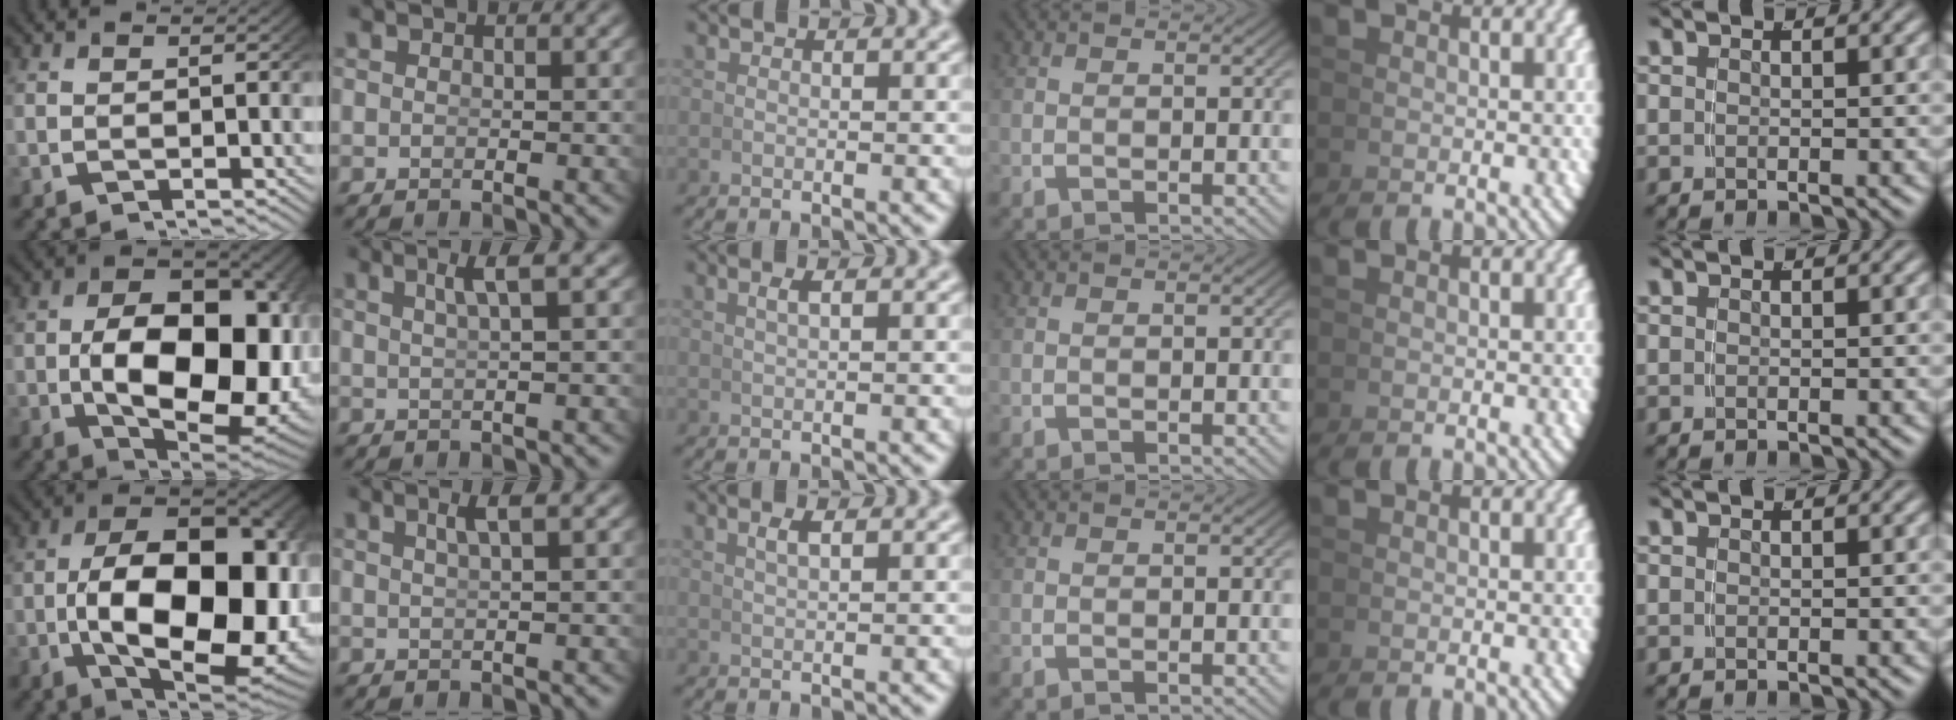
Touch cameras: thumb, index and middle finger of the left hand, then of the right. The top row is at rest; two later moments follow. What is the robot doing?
{"motion": "grasp_and_lifting", "object": "whiteboard"}